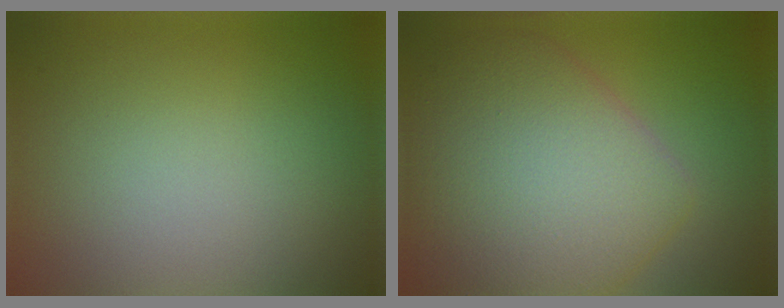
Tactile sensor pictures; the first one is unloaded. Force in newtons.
{"total": 9.7, "press": 9.7, "slide": 0.4}